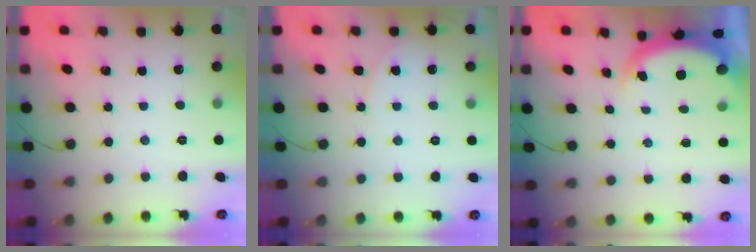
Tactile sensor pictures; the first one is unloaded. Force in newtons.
{"total": 5.7, "press": 5.7, "slide": 0.4}
{"total": 5.1, "press": 4.9, "slide": 1.3}